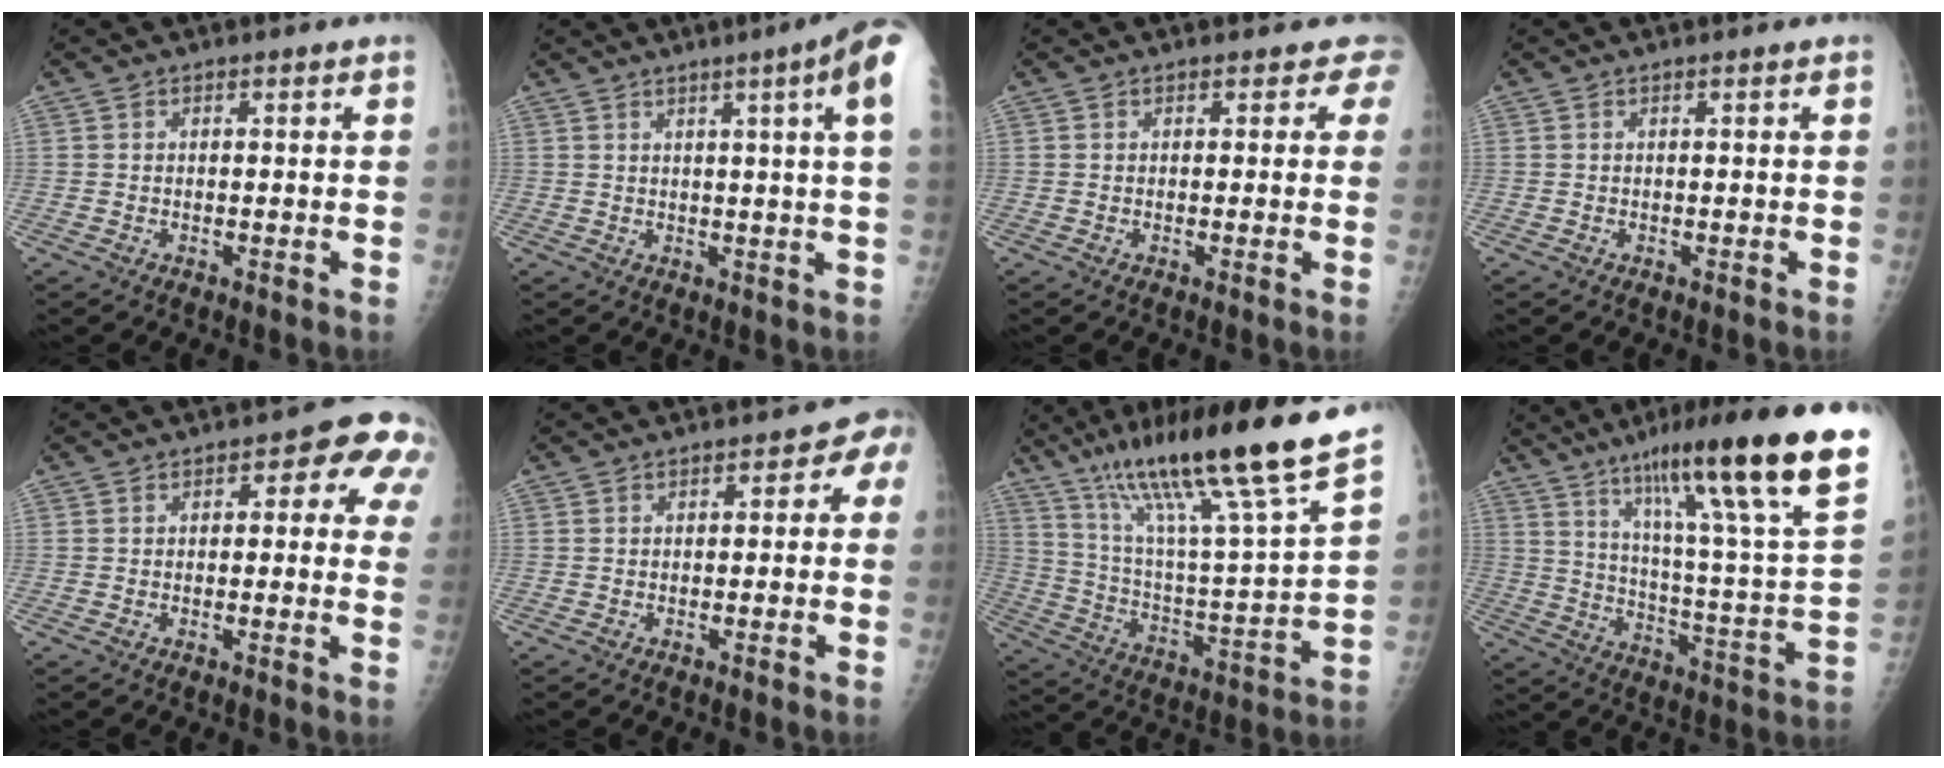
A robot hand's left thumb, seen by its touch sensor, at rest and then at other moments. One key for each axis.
{"total": 10.1, "fx": 4.4, "fy": -0.8, "fz": 9.0, "tx": -0.114, "ty": -0.007, "tz": 0.044}
{"total": 2.0, "fx": 1.5, "fy": 1.3, "fz": 0.3, "tx": 0.024, "ty": -0.005, "tz": 0.000}
{"total": 0.0}
{"total": 7.6, "fx": 2.0, "fy": 3.9, "fz": 6.2, "tx": -0.022, "ty": 0.011, "tz": 0.009}
{"total": 3.3, "fx": -0.7, "fy": 2.4, "fz": 2.2, "tx": 0.004, "ty": 0.022, "tz": -0.018}
{"total": 23.9, "fx": 17.3, "fy": 0.5, "fz": 16.4, "tx": -0.252, "ty": -0.070, "tz": 0.298}
{"total": 28.1, "fx": 17.8, "fy": 2.9, "fz": 21.6, "tx": -0.317, "ty": -0.060, "tz": 0.267}